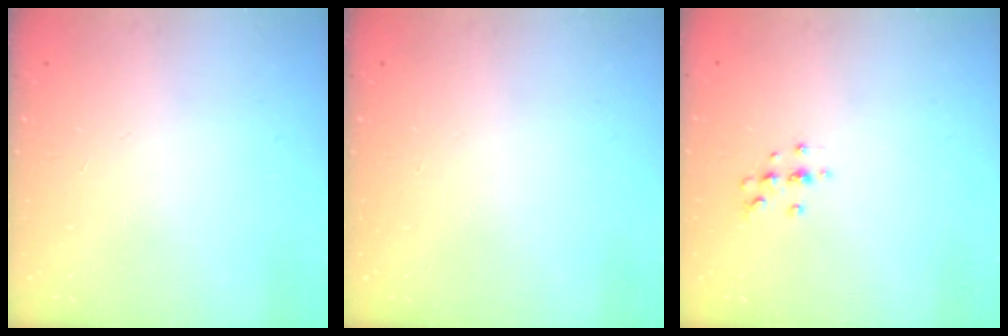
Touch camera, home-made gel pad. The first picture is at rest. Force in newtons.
{"total": 0.0}
{"total": 4.1, "press": 4.1, "slide": 0.4}